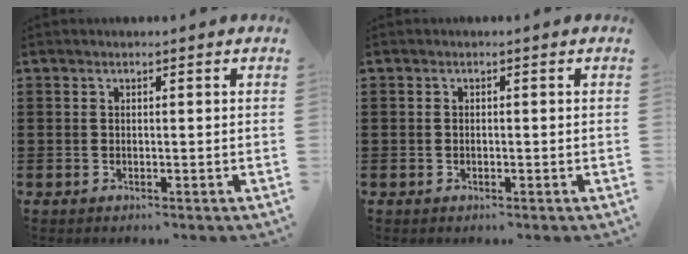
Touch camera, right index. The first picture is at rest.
{"total": 0.0}